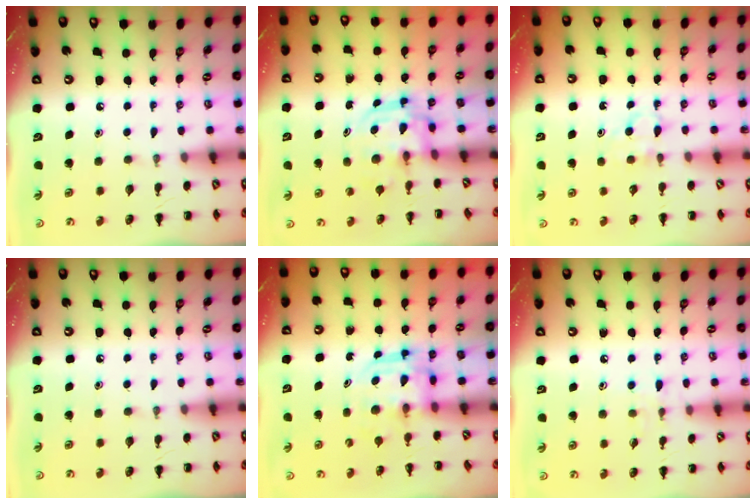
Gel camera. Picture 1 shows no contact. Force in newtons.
{"total": 2.7, "press": 2.7, "slide": 0.3}
{"total": 3.5, "press": 3.3, "slide": 1.1}
{"total": 0.0}
{"total": 3.0, "press": 3.0, "slide": 0.2}
{"total": 5.9, "press": 5.6, "slide": 2.0}